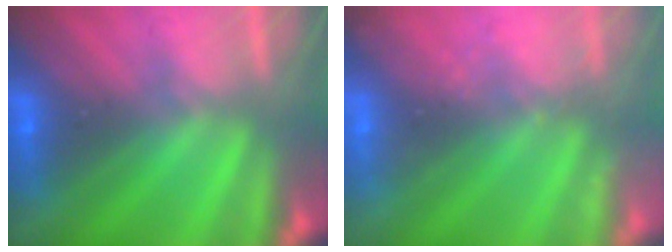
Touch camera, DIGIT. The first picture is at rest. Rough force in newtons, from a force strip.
{"total": 2.3}